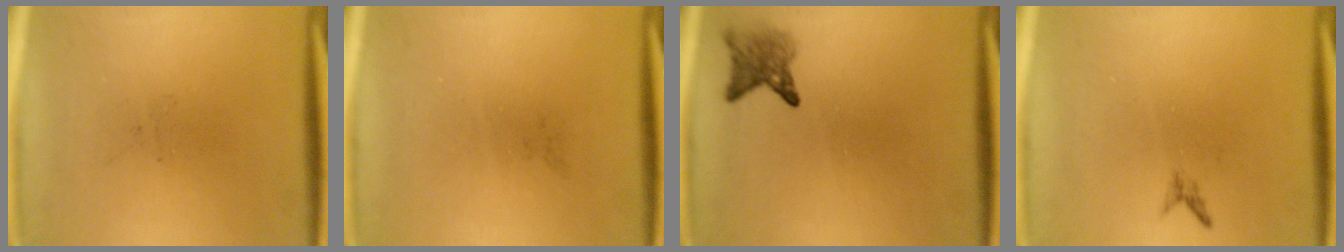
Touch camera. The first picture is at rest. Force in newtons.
{"total": 0.0}
{"total": 2.7}
{"total": 0.7}